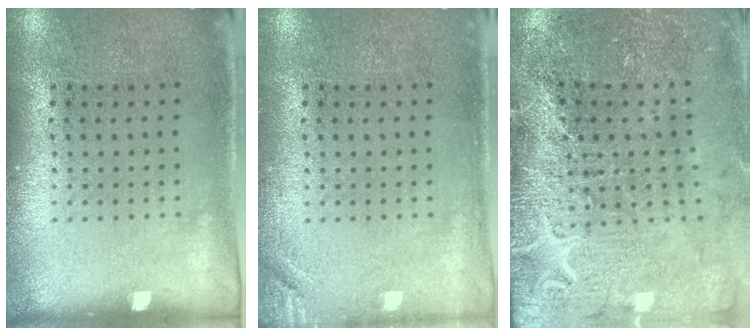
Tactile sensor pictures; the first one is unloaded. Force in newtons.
{"total": 1.3, "press": 1.3, "slide": 0.3}
{"total": 3.2, "press": 3.2, "slide": 0.4}